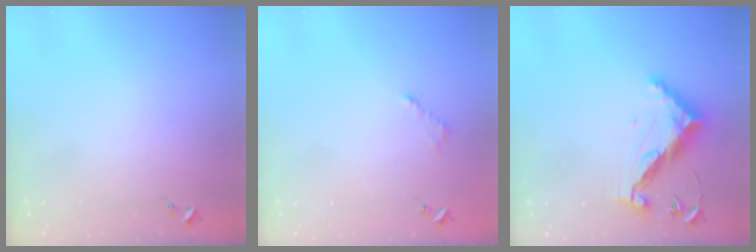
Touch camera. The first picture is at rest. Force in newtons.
{"total": 2.6, "press": 2.6, "slide": 0.4}
{"total": 12.8, "press": 12.8, "slide": 0.5}